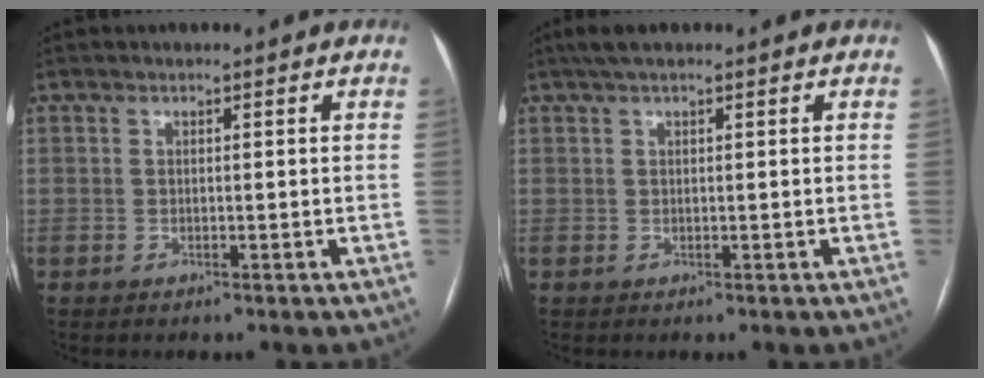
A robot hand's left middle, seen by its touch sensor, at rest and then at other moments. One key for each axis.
{"total": 2.4, "fx": 1.8, "fy": 0.5, "fz": 1.6, "tx": -0.030, "ty": 0.021, "tz": 0.032}